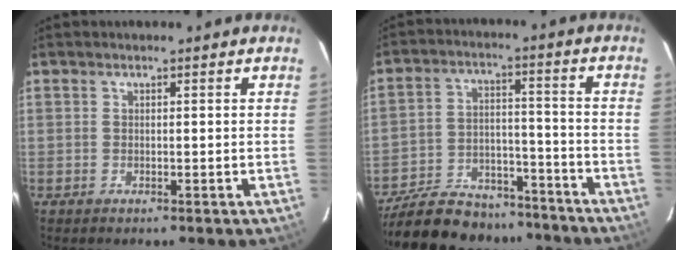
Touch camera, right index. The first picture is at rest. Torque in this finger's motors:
{"motor_torque": [0.94, -1.20, 0.39, 0.07]}